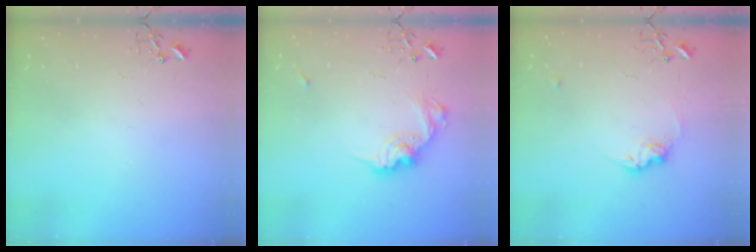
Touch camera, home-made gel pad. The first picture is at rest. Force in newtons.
{"total": 13.5, "press": 13.5, "slide": 0.8}
{"total": 9.4, "press": 9.3, "slide": 0.5}